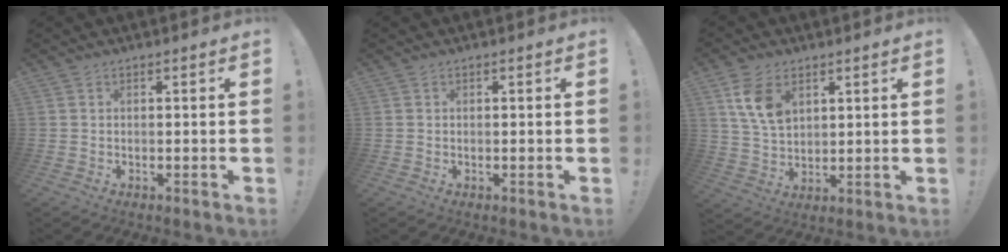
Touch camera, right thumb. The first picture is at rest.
{"total": 0.0}
{"total": 9.9, "force": [4.7, 6.4, 6.0], "torque": [-0.094, -0.011, 0.091]}